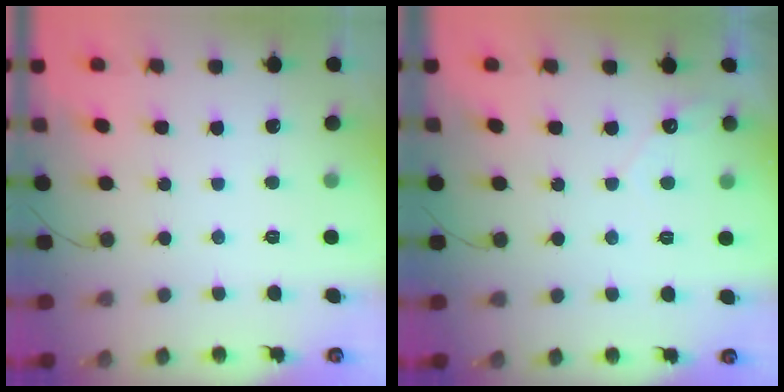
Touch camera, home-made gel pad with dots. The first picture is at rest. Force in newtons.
{"total": 3.0, "press": 3.0, "slide": 0.1}